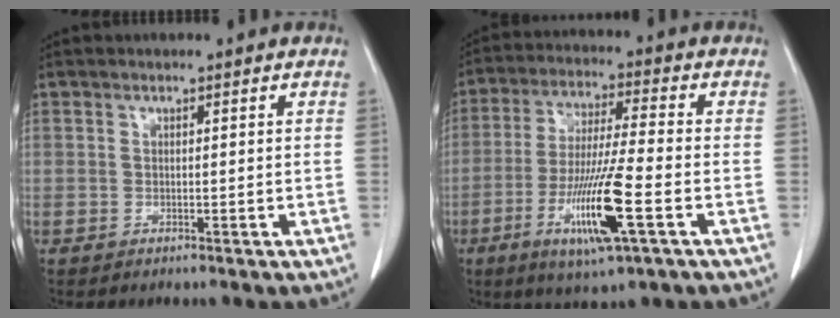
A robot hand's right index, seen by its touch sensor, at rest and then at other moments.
{"total": 13.2, "force": [-4.8, 0.2, 12.3], "torque": [-0.241, -0.023, -0.087]}